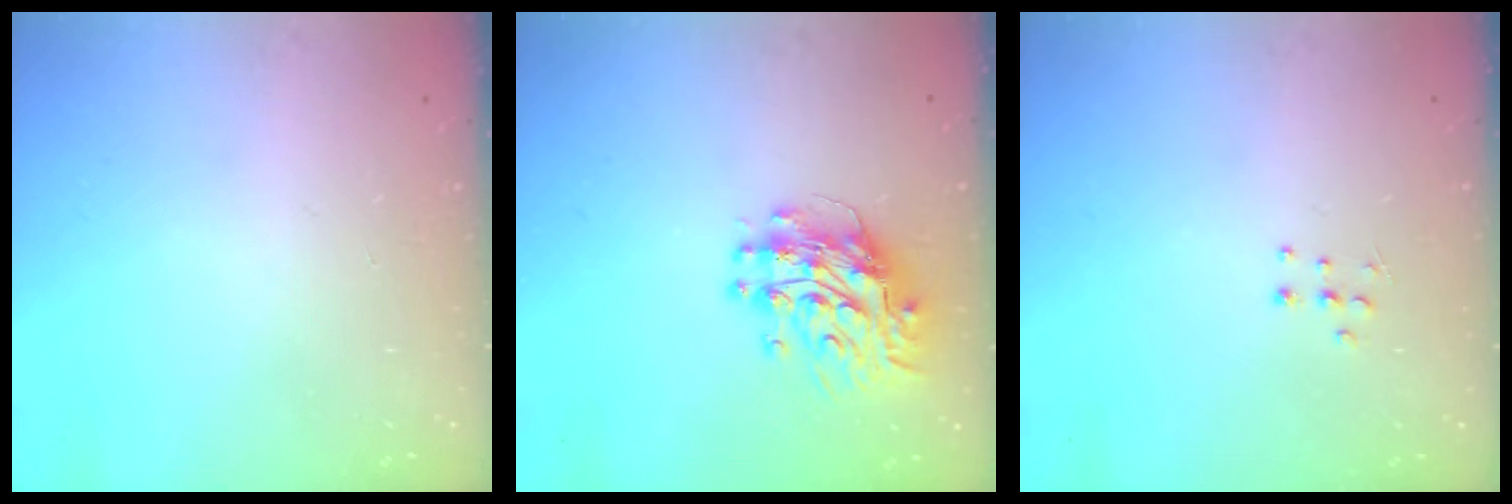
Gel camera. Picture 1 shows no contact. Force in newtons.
{"total": 10.7, "press": 10.7, "slide": 0.9}
{"total": 4.6, "press": 4.5, "slide": 0.7}